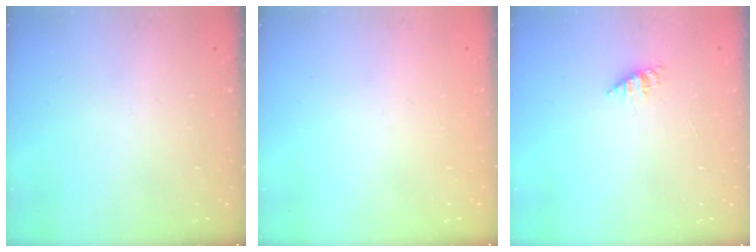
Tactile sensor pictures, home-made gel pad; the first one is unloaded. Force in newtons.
{"total": 0.0}
{"total": 1.1, "press": 1.1, "slide": 0.2}